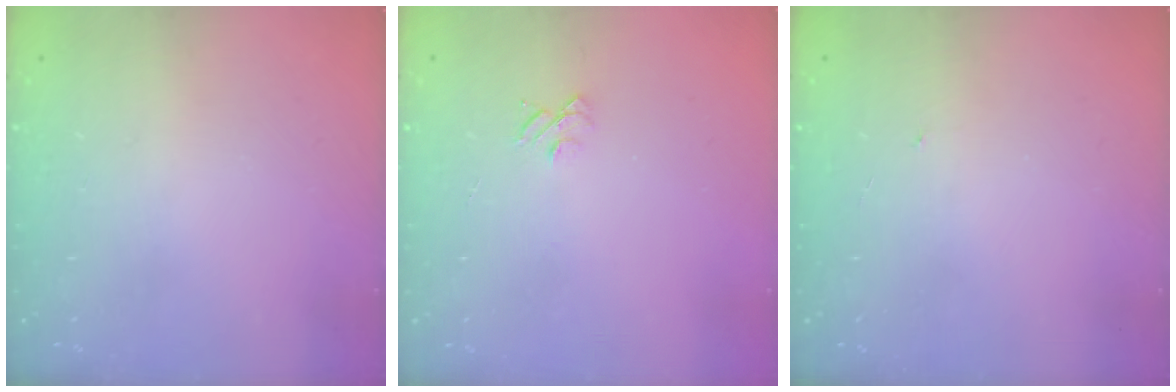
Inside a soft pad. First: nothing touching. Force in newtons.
{"total": 4.0, "press": 4.0, "slide": 0.3}
{"total": 0.6, "press": 0.6, "slide": 0.1}